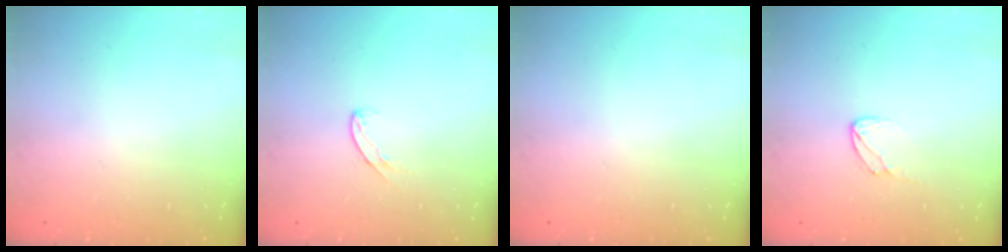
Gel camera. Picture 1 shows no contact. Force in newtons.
{"total": 5.4, "press": 5.4, "slide": 0.4}
{"total": 0.0}
{"total": 4.7, "press": 4.7, "slide": 0.4}